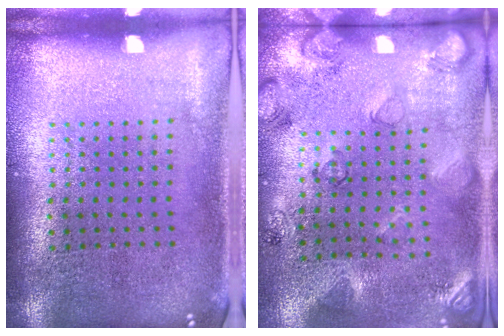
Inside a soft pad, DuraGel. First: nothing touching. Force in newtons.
{"total": 2.3, "press": 1.8, "slide": 1.4}